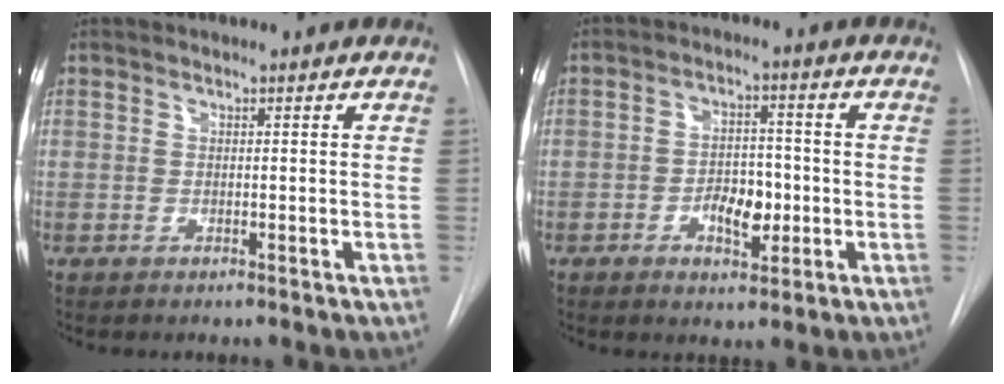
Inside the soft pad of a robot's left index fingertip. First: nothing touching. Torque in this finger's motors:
{"motor_torque": [0.19, 0.03, 0.13, 0.06]}